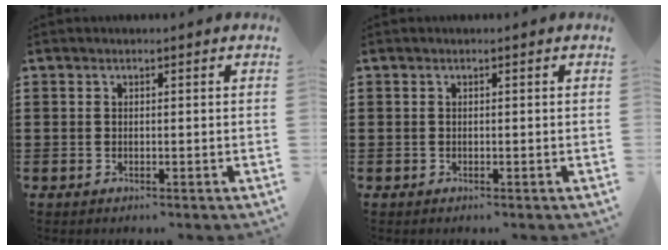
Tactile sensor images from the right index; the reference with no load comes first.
{"total": 0.0}